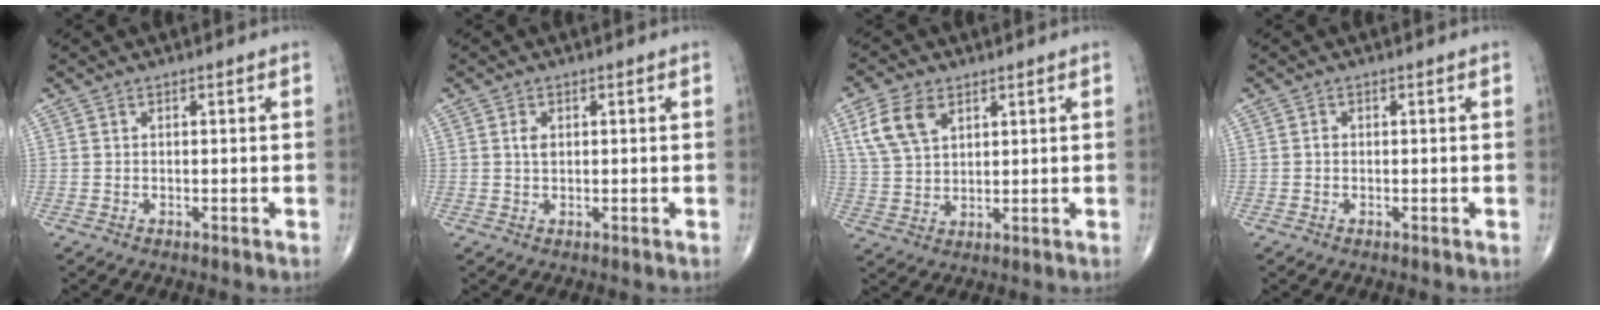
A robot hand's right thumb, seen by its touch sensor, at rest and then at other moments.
{"total": 1.7, "force": [0.4, 1.1, 1.2], "torque": [-0.019, 0.000, 0.007]}
{"total": 8.5, "force": [4.0, 5.2, 5.5], "torque": [-0.104, -0.006, 0.083]}
{"total": 0.6, "force": [-0.1, 0.5, 0.3], "torque": [-0.002, 0.002, -0.003]}